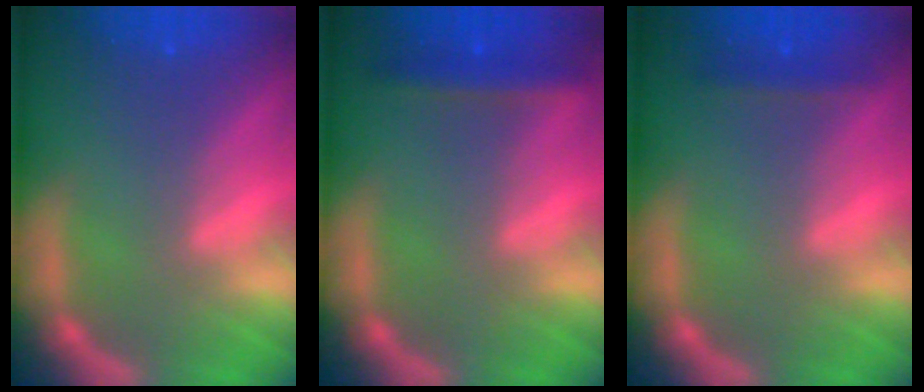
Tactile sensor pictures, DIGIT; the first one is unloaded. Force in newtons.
{"total": 2.4}
{"total": 1.4}